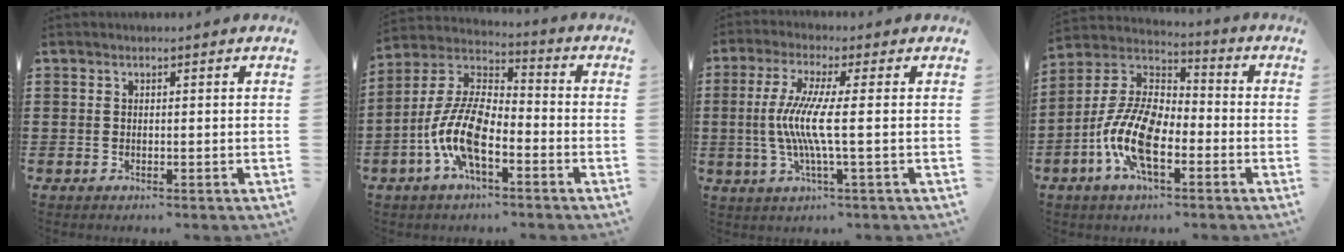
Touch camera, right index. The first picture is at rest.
{"total": 11.1, "force": [-4.5, 4.4, 9.2], "torque": [-0.230, -0.010, -0.093]}
{"total": 7.7, "force": [-0.5, -0.1, 7.7], "torque": [-0.169, -0.018, -0.022]}
{"total": 12.5, "force": [-4.7, 5.3, 10.3], "torque": [-0.256, -0.010, -0.097]}